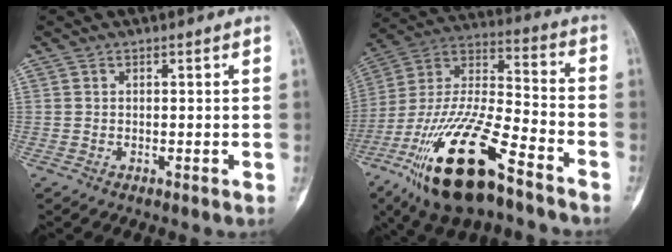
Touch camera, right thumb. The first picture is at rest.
{"total": 25.2, "force": [-14.6, 7.9, 18.9], "torque": [-0.401, 0.044, -0.264]}